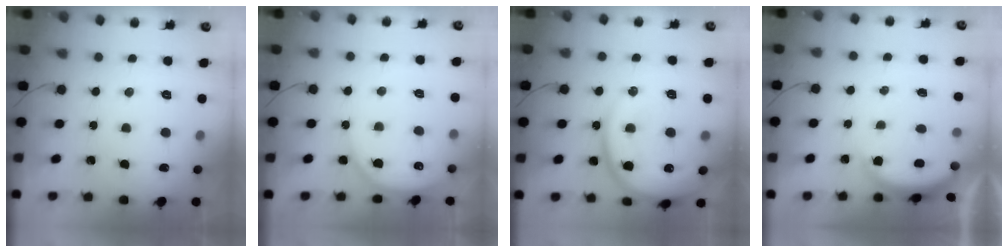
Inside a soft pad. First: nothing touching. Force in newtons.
{"total": 5.8, "press": 5.8, "slide": 0.3}
{"total": 17.5, "press": 17.4, "slide": 1.8}
{"total": 2.2, "press": 2.2, "slide": 0.5}